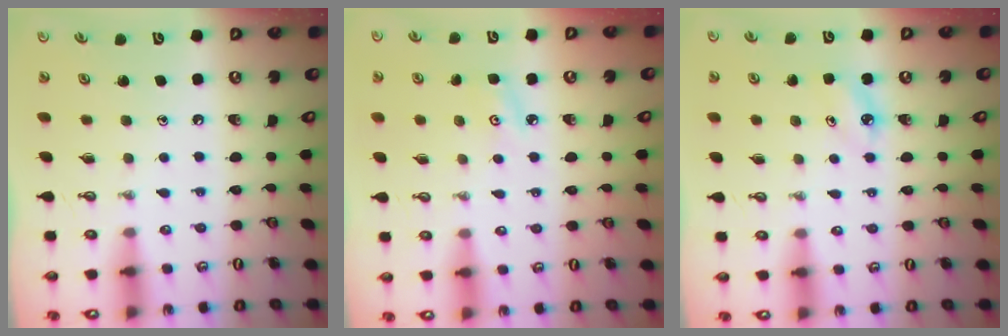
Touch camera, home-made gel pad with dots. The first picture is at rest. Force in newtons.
{"total": 3.8, "press": 3.7, "slide": 0.4}
{"total": 5.3, "press": 5.3, "slide": 0.5}